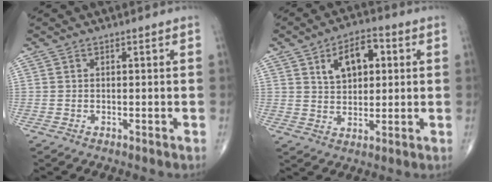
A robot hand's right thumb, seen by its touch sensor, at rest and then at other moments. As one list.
[{"total": 9.9, "force": [3.2, 5.8, 7.3], "torque": [-0.092, 0.002, 0.049]}]